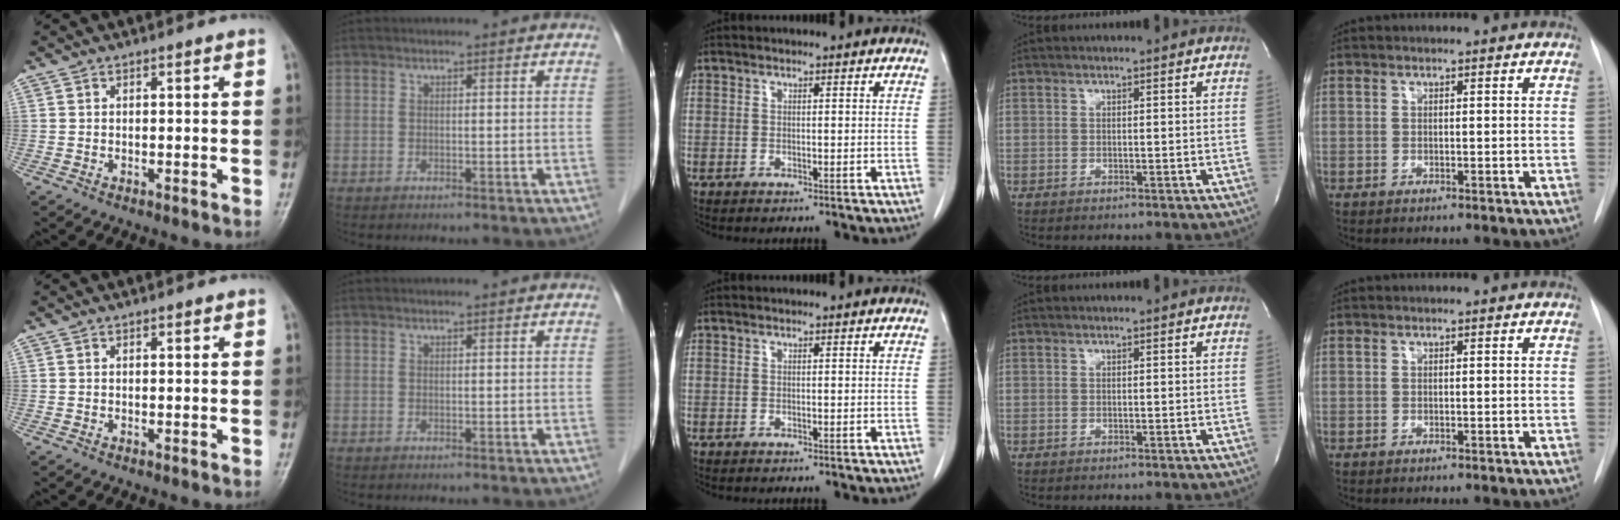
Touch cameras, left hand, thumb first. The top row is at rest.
{"thumb": {"total": 0.8, "force": [0.5, 0.3, 0.5], "torque": [-0.006, -0.001, 0.007]}, "index": {"total": 1.1, "force": [1.0, -0.1, 0.5], "torque": [-0.004, 0.014, 0.020]}}